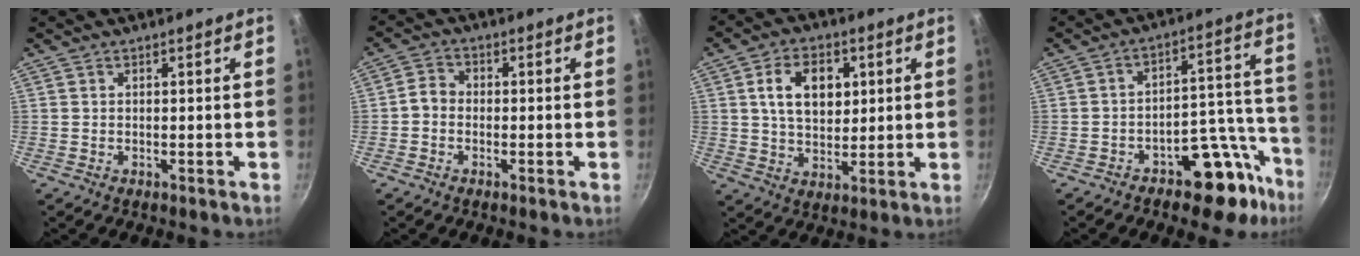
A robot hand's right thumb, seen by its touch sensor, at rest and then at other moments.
{"total": 3.5, "force": [-0.8, 2.8, 2.0], "torque": [-0.027, 0.014, -0.024]}
{"total": 10.8, "force": [3.0, 7.0, 7.7], "torque": [-0.100, -0.008, 0.052]}
{"total": 13.2, "force": [-8.4, 6.2, 8.2], "torque": [-0.062, 0.097, -0.120]}